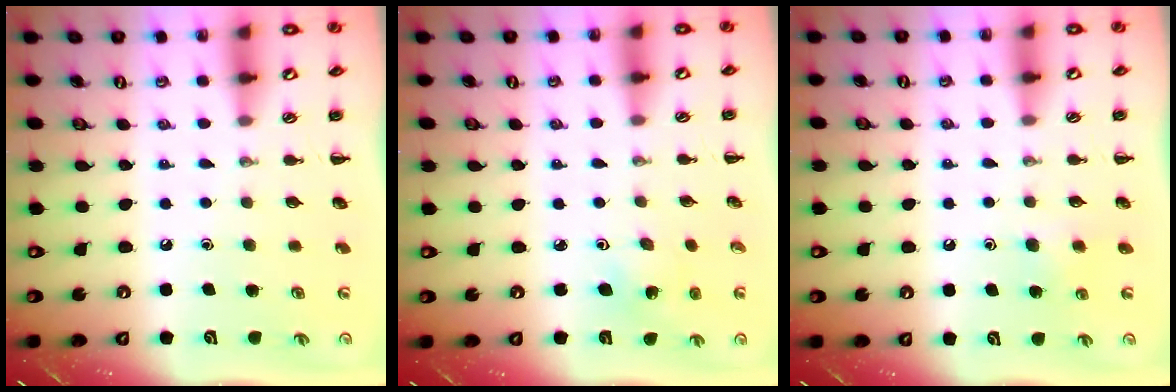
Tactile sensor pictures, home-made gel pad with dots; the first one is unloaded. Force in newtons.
{"total": 3.5, "press": 3.4, "slide": 1.0}
{"total": 3.6, "press": 3.3, "slide": 1.4}